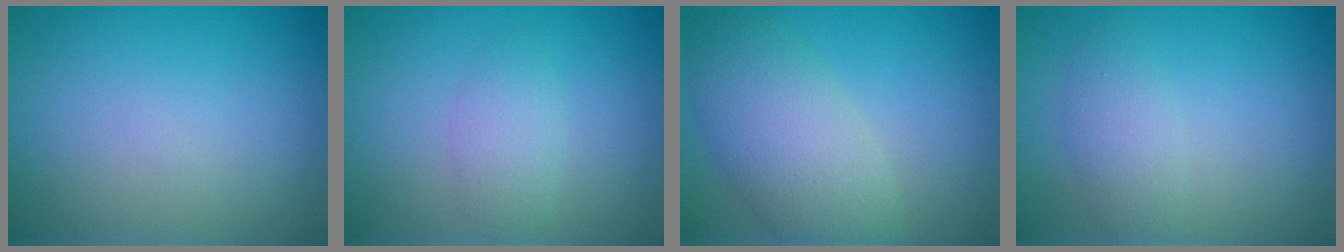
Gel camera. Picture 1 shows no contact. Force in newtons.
{"total": 2.0, "press": 2.0, "slide": 0.1}
{"total": 5.6, "press": 5.6, "slide": 0.4}
{"total": 2.1, "press": 2.1, "slide": 0.1}